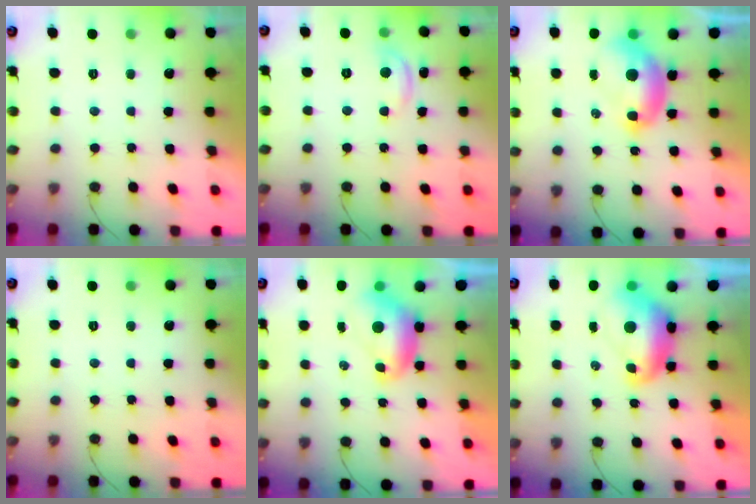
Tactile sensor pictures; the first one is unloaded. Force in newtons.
{"total": 5.5, "press": 5.5, "slide": 0.2}
{"total": 9.2, "press": 9.2, "slide": 1.0}
{"total": 0.0}
{"total": 8.0, "press": 8.0, "slide": 0.3}
{"total": 10.3, "press": 10.3, "slide": 1.2}